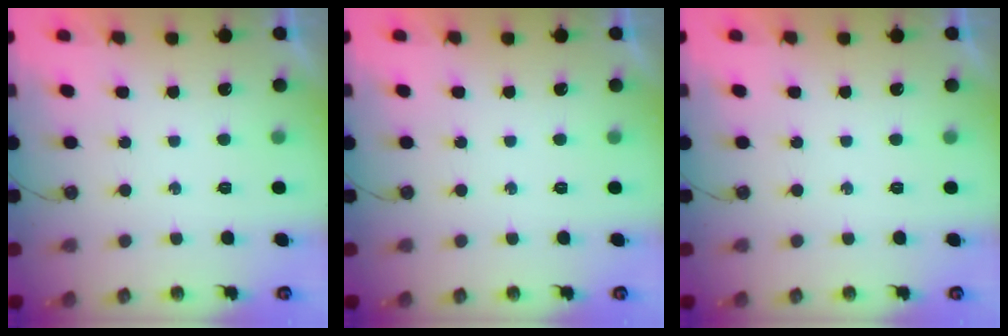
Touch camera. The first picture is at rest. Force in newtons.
{"total": 0.0}
{"total": 0.0}